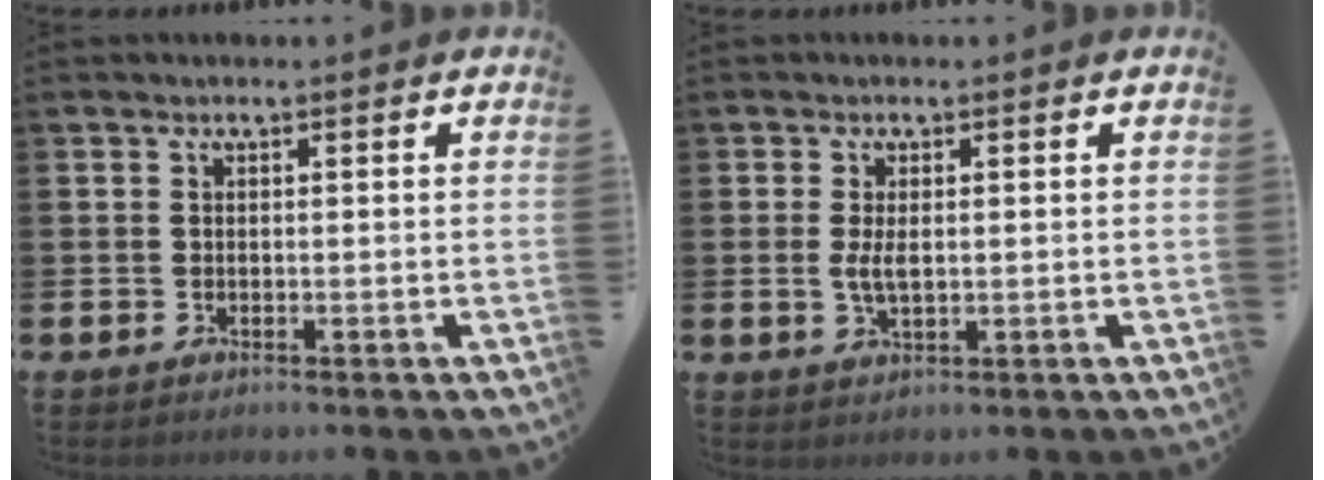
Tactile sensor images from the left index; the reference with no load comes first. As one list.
[{"total": 2.8, "force": [0.2, 1.2, 2.5], "torque": [-0.036, -0.002, 0.000]}]